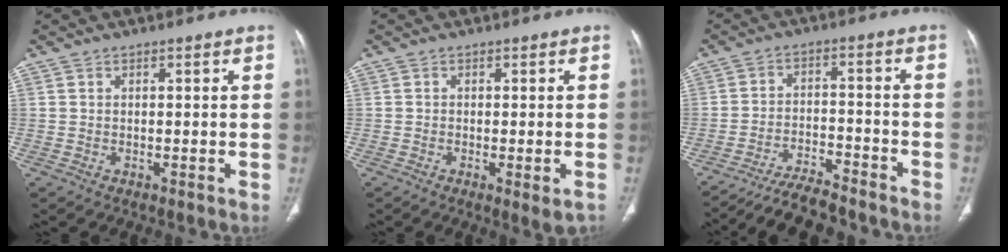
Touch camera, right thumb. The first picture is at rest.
{"total": 2.7, "force": [-1.2, 0.6, 2.4], "torque": [-0.035, -0.008, -0.014]}
{"total": 9.5, "force": [-8.9, 1.7, 2.7], "torque": [-0.046, 0.051, -0.147]}